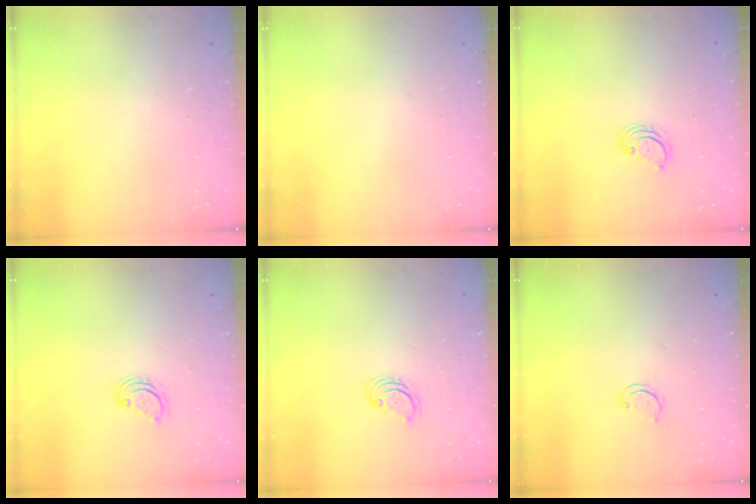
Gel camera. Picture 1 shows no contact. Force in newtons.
{"total": 0.0}
{"total": 3.1, "press": 3.1, "slide": 0.3}
{"total": 3.1, "press": 3.1, "slide": 0.3}
{"total": 3.1, "press": 3.1, "slide": 0.3}
{"total": 2.7, "press": 2.7, "slide": 0.3}